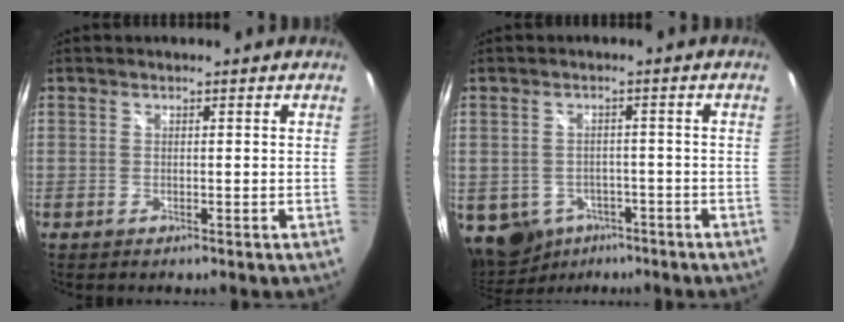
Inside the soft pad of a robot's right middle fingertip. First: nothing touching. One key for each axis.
{"total": 10.3, "fx": -5.2, "fy": 7.9, "fz": 4.1, "tx": -0.115, "ty": -0.012, "tz": -0.063}